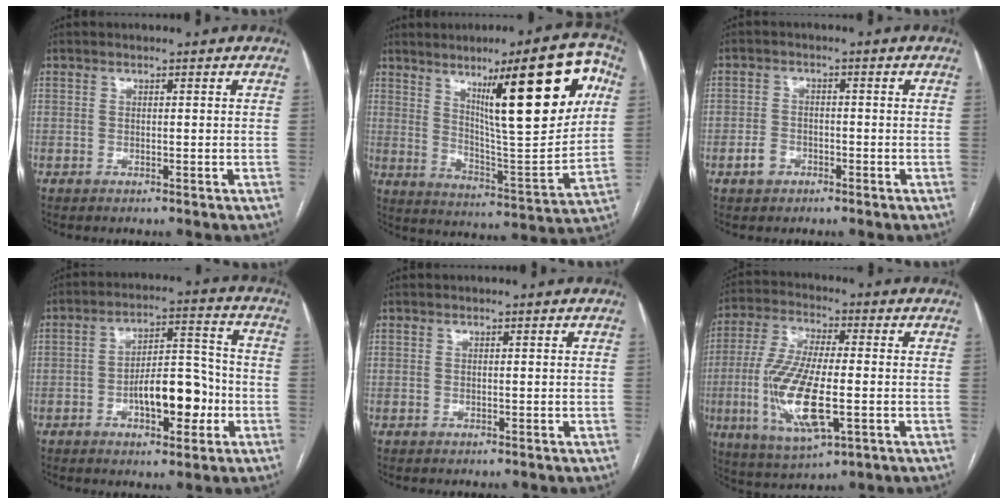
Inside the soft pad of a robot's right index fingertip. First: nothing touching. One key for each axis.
{"total": 21.9, "fx": 9.0, "fy": 3.1, "fz": 19.7, "tx": -0.262, "ty": 0.002, "tz": 0.135}
{"total": 3.1, "fx": -1.6, "fy": 2.5, "fz": 1.0, "tx": -0.015, "ty": 0.009, "tz": -0.024}
{"total": 10.5, "fx": -3.2, "fy": 4.1, "fz": 9.1, "tx": -0.143, "ty": 0.022, "tz": -0.049}
{"total": 0.0}
{"total": 14.8, "fx": -3.1, "fy": 3.9, "fz": 13.9, "tx": -0.294, "ty": -0.015, "tz": -0.053}